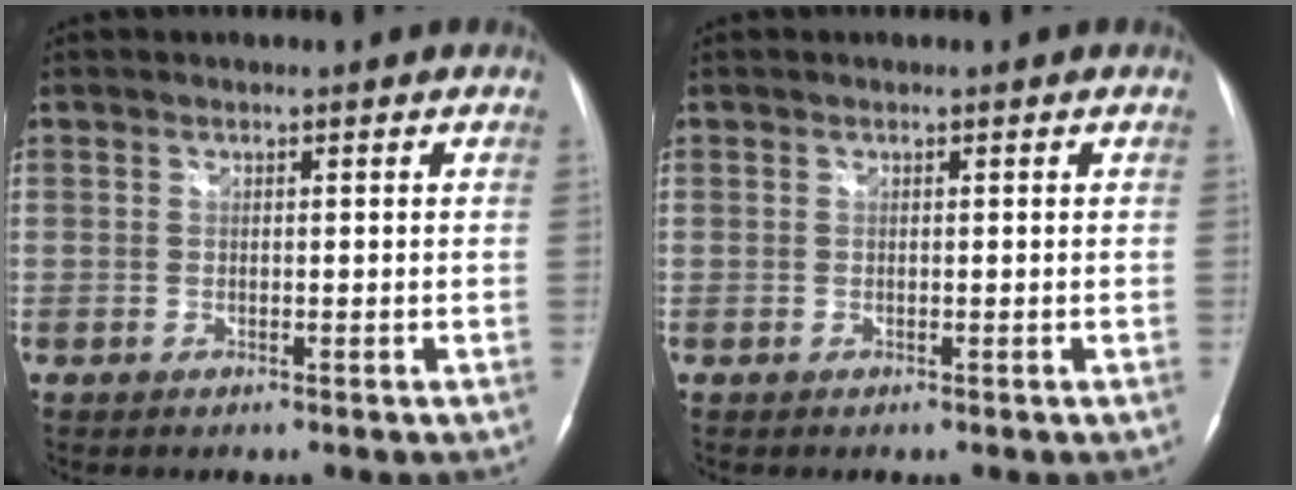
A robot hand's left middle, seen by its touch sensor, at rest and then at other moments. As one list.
[{"total": 0.0}]